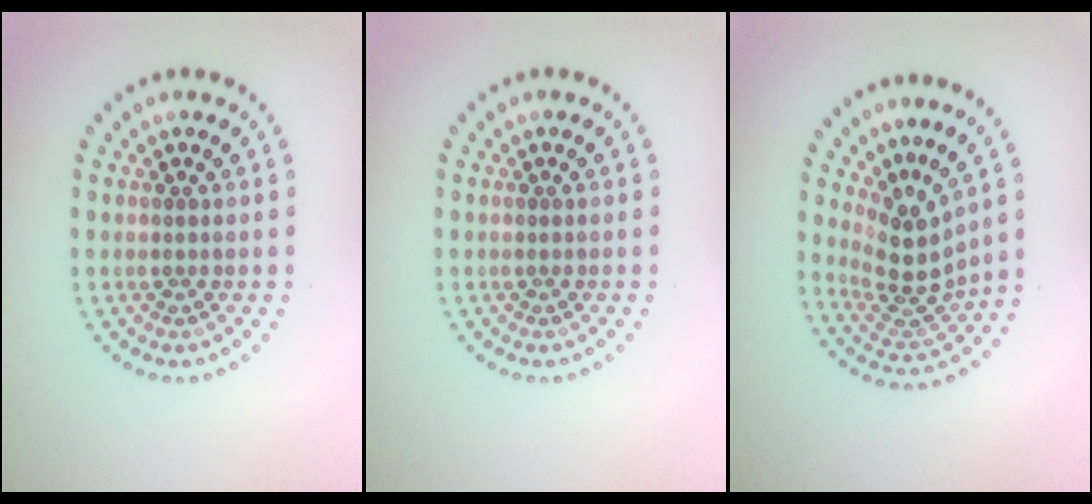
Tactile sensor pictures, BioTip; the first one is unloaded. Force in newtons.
{"total": 0.0}
{"total": 3.8, "press": 2.7, "slide": 2.7}